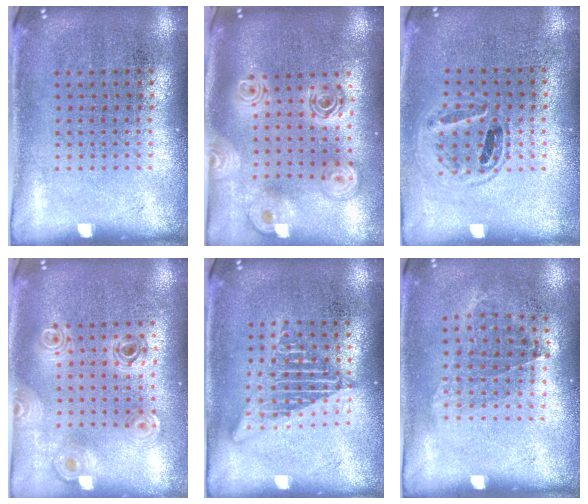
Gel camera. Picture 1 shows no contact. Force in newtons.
{"total": 2.4, "press": 1.9, "slide": 1.5}
{"total": 0.9, "press": 0.9, "slide": 0.2}
{"total": 0.8, "press": 0.8, "slide": 0.1}
{"total": 2.6, "press": 2.6, "slide": 0.3}
{"total": 1.0, "press": 0.8, "slide": 0.6}